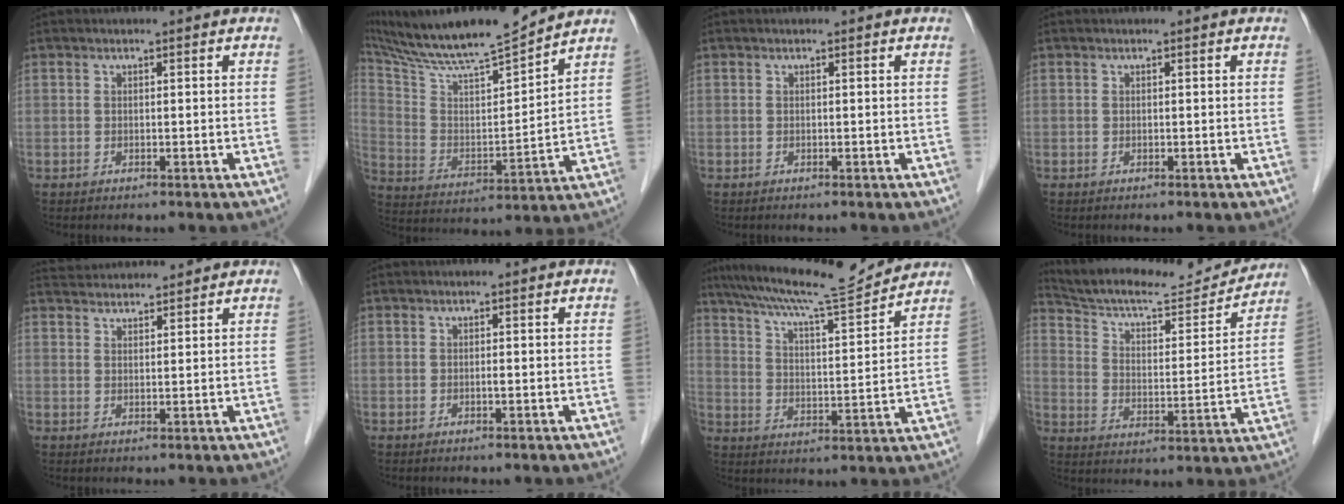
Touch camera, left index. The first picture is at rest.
{"total": 16.7, "force": [15.3, -0.4, 6.6], "torque": [-0.127, -0.007, 0.265]}
{"total": 0.0}
{"total": 0.0}
{"total": 7.1, "force": [6.9, 0.7, 1.5], "torque": [-0.030, 0.034, 0.109]}
{"total": 0.0}
{"total": 14.3, "force": [13.3, -0.2, 5.3], "torque": [-0.099, 0.001, 0.208]}
{"total": 18.1, "force": [17.3, 2.3, 5.1], "torque": [-0.092, -0.008, 0.260]}